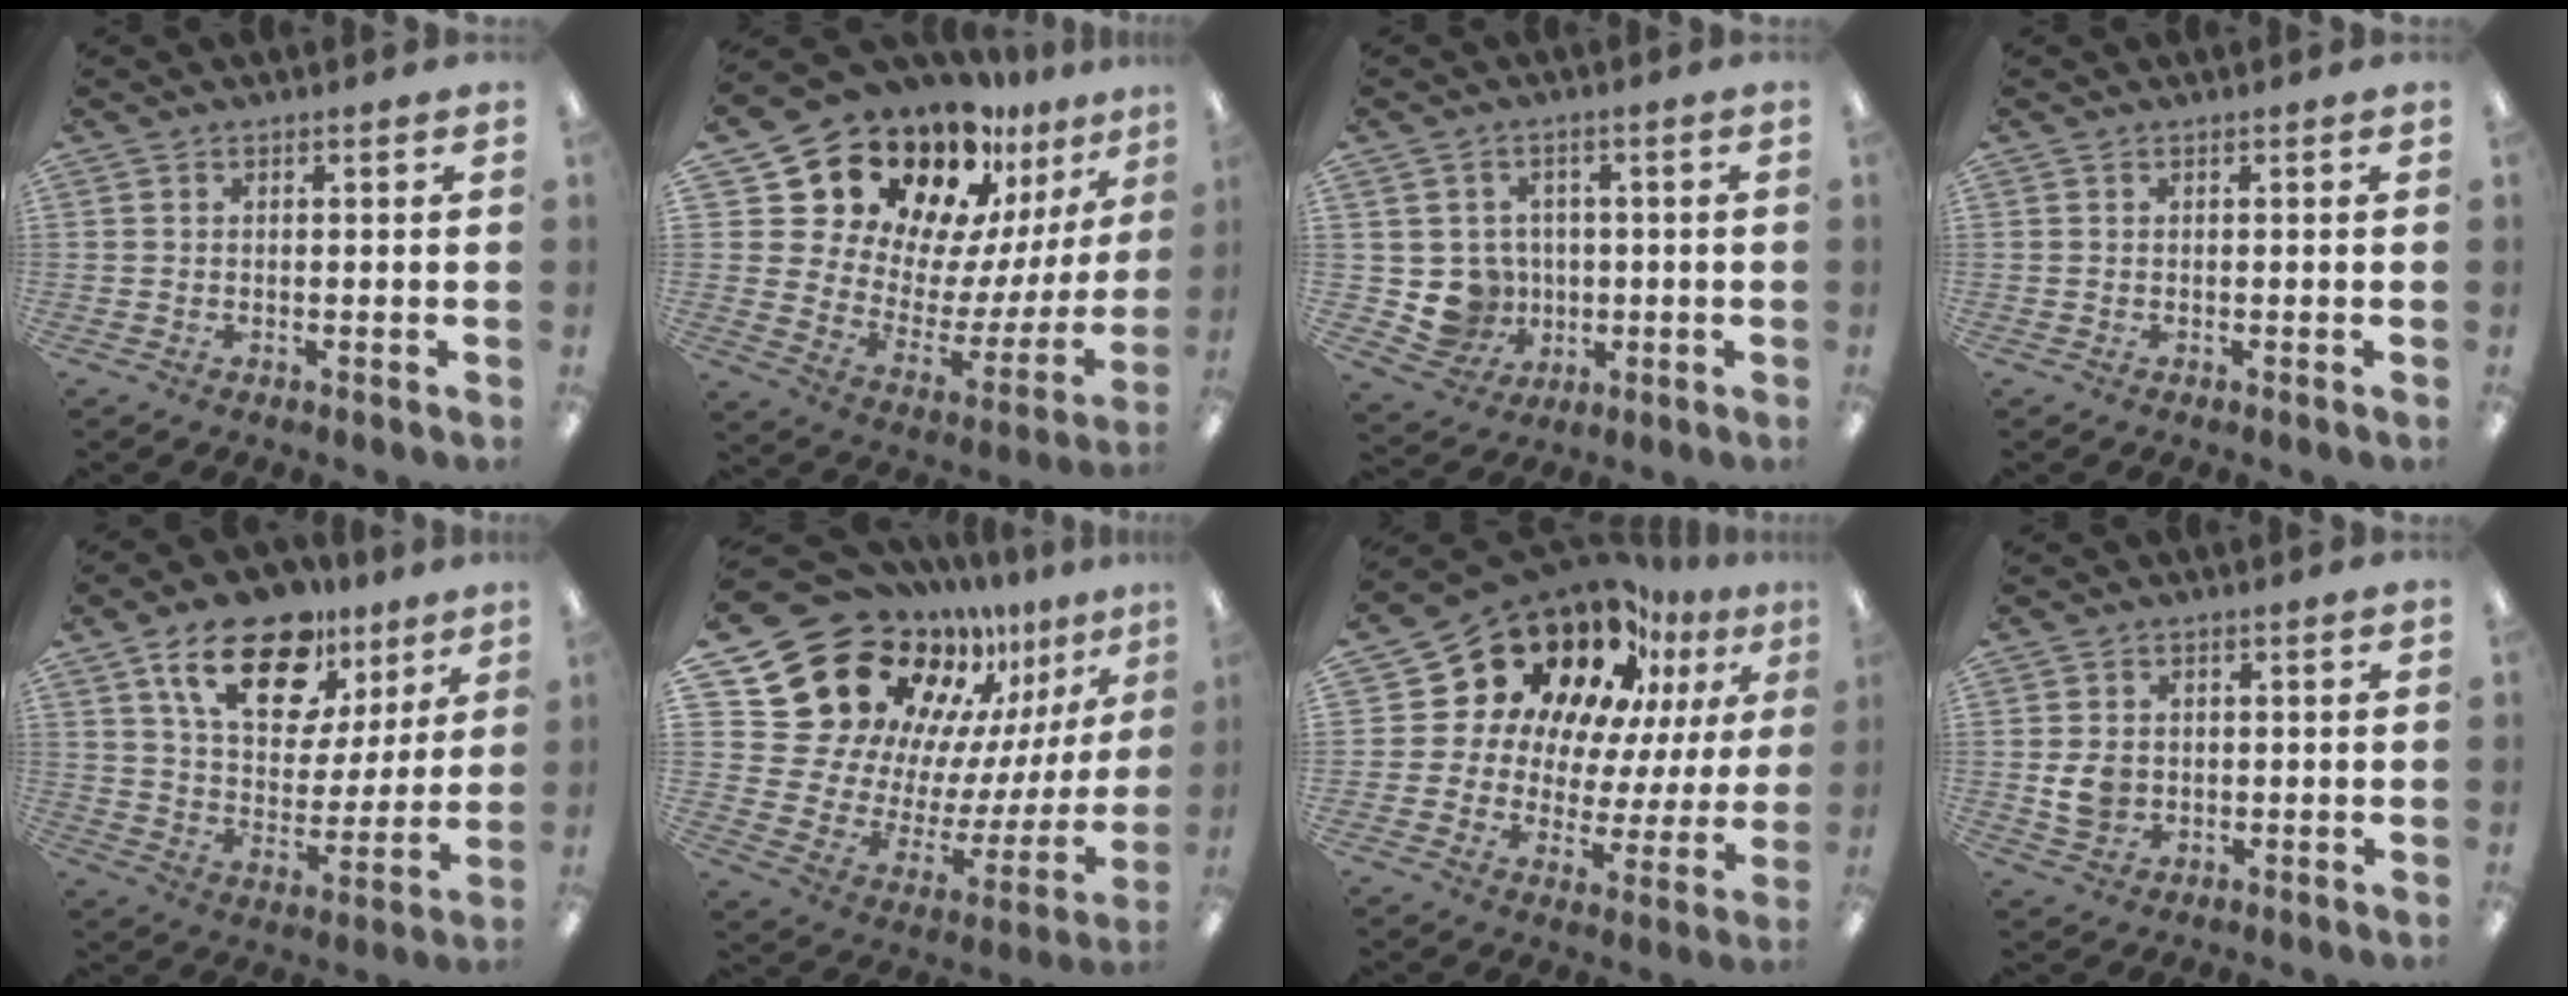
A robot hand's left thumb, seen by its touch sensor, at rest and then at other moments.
{"total": 22.1, "force": [17.8, 10.7, 7.6], "torque": [-0.130, -0.149, 0.333]}
{"total": 7.8, "force": [0.0, 7.7, 1.2], "torque": [-0.042, 0.001, 0.012]}
{"total": 0.0}
{"total": 19.2, "force": [12.3, 10.2, 10.8], "torque": [-0.176, -0.056, 0.213]}
{"total": 22.5, "force": [15.8, 13.8, 8.2], "torque": [-0.106, -0.148, 0.317]}
{"total": 21.7, "force": [15.1, 12.6, 9.1], "torque": [-0.161, -0.105, 0.281]}
{"total": 5.2, "force": [-0.2, 4.4, 2.8], "torque": [-0.043, 0.002, -0.003]}